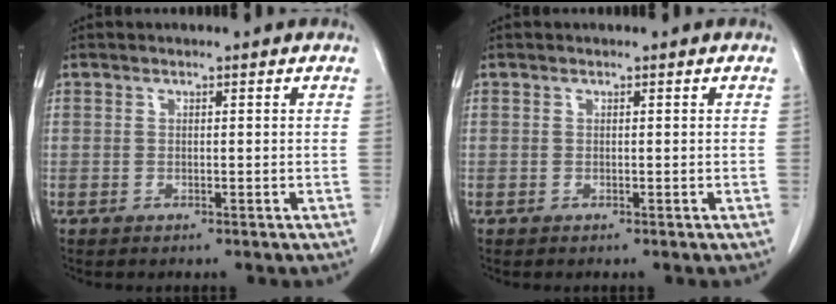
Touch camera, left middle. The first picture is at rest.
{"total": 0.0}